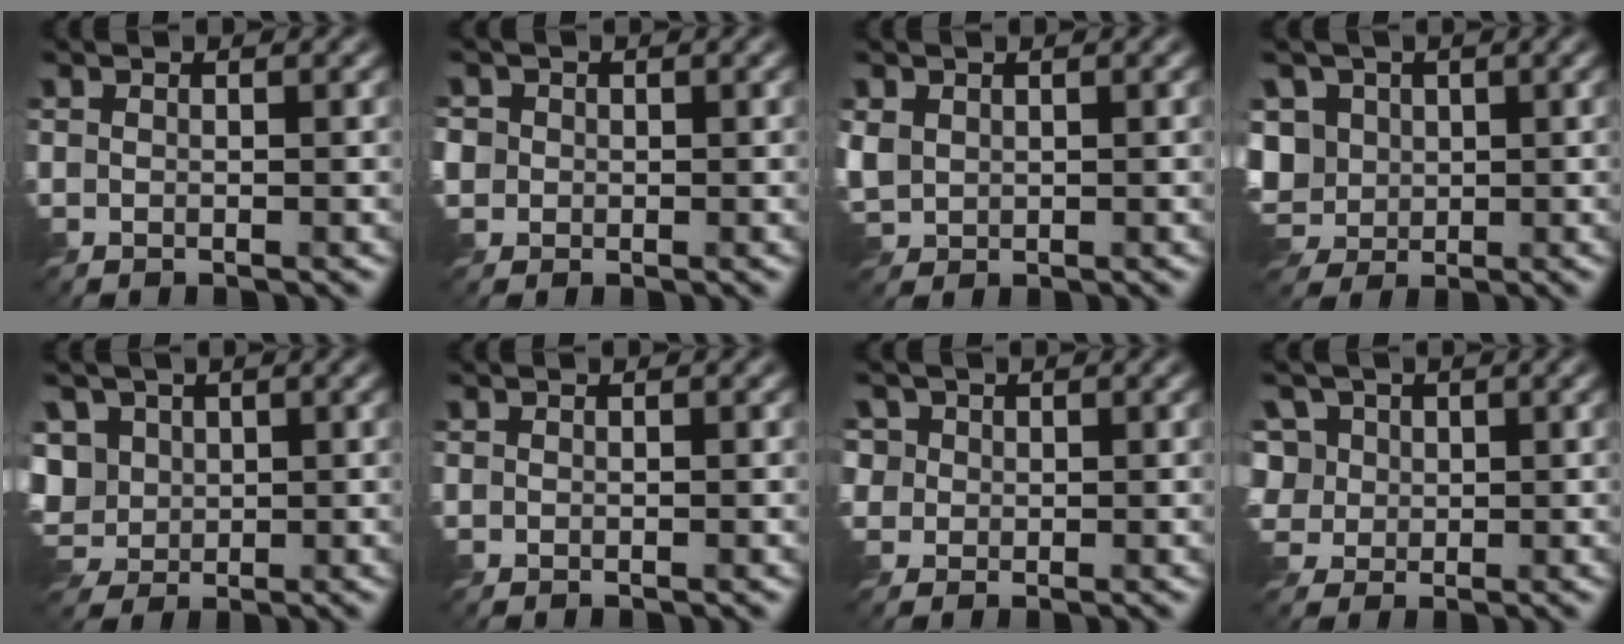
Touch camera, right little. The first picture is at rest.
{"total": 1.9, "force": [0.1, 1.9, 0.5], "torque": [-0.018, 0.001, 0.004]}
{"total": 2.5, "force": [0.7, 2.1, 1.3], "torque": [-0.038, 0.001, 0.011]}
{"total": 7.8, "force": [0.4, 6.6, 4.0], "torque": [-0.107, 0.015, -0.014]}
{"total": 6.9, "force": [1.0, 5.8, 3.5], "torque": [-0.094, 0.020, 0.007]}
{"total": 0.0}
{"total": 4.9, "force": [2.2, 3.9, 2.0], "torque": [-0.071, 0.007, 0.038]}
{"total": 7.5, "force": [2.8, 6.0, 3.6], "torque": [-0.093, 0.021, 0.036]}